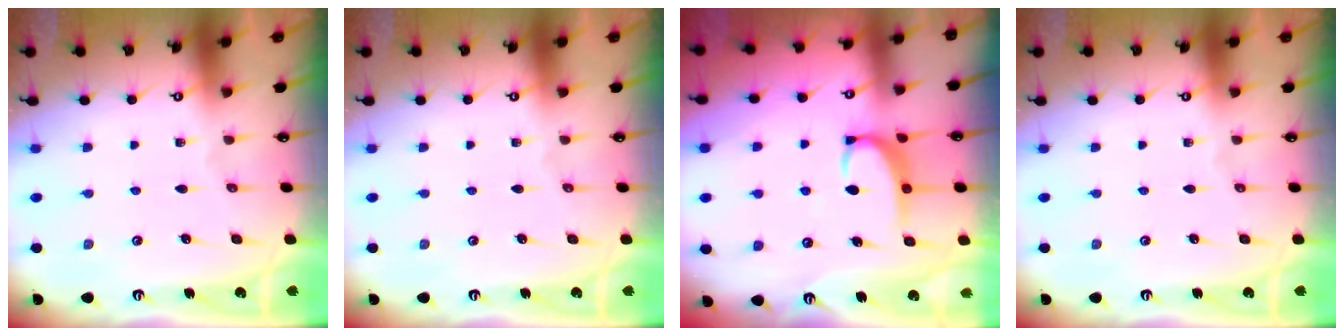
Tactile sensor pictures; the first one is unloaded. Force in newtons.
{"total": 0.0}
{"total": 4.3, "press": 4.2, "slide": 0.9}
{"total": 0.0}